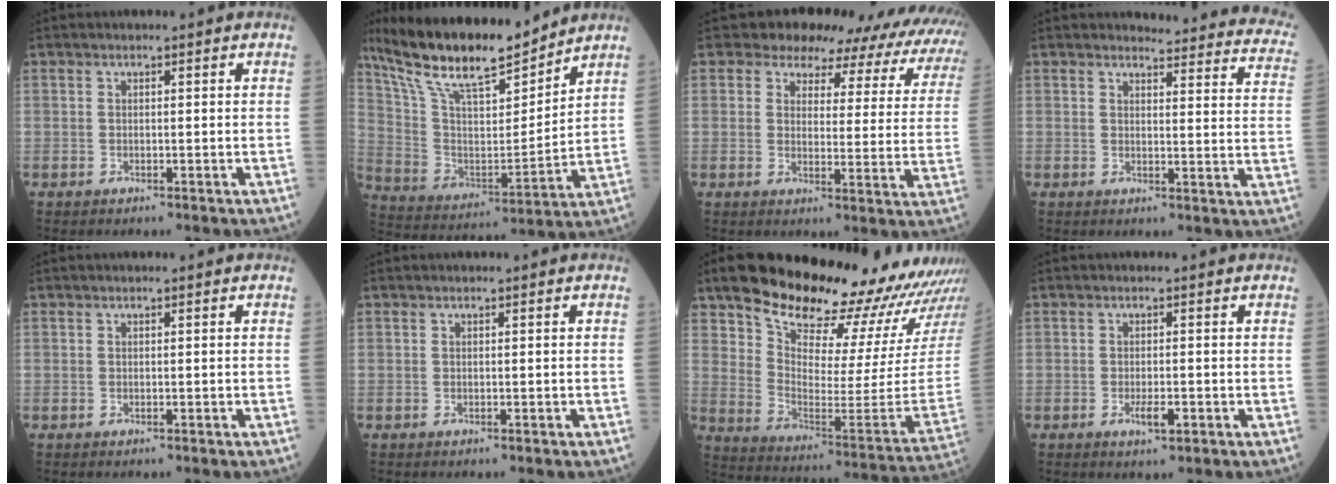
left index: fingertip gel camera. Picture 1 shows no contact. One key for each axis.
{"total": 18.9, "fx": 15.6, "fy": 3.5, "fz": 10.0, "tx": -0.186, "ty": 0.006, "tz": 0.288}
{"total": 18.8, "fx": 17.2, "fy": 6.7, "fz": 3.8, "tx": -0.019, "ty": -0.051, "tz": 0.155}
{"total": 18.7, "fx": 18.1, "fy": 2.9, "fz": 3.7, "tx": -0.012, "ty": -0.092, "tz": 0.169}
{"total": 0.0}
{"total": 0.0}
{"total": 28.1, "fx": 24.0, "fy": 4.2, "fz": 14.0, "tx": -0.213, "ty": -0.051, "tz": 0.320}
{"total": 2.4, "fx": -0.9, "fy": 0.7, "fz": 2.1, "tx": -0.039, "ty": -0.002, "tz": -0.011}